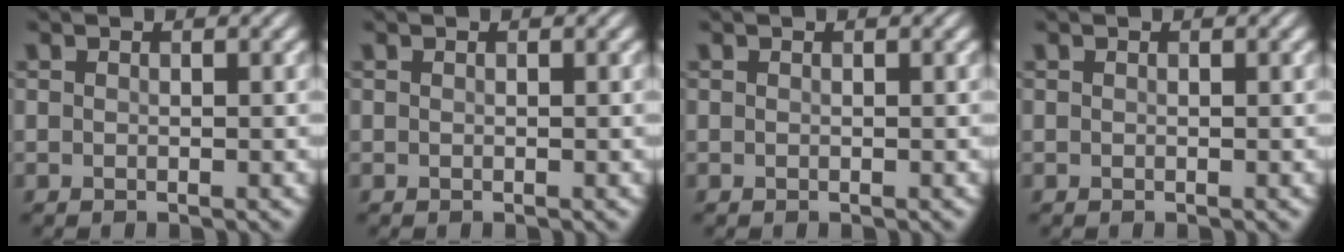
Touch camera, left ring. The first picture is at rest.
{"total": 0.0}
{"total": 0.0}
{"total": 0.0}